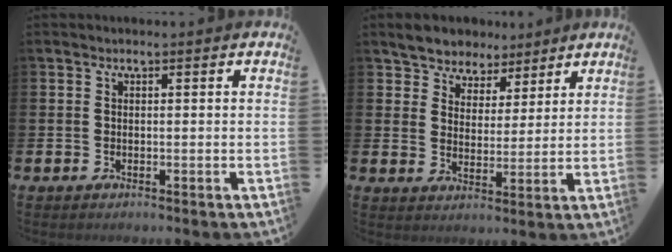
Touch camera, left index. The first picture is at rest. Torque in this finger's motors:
{"motor_torque": [1.14, -1.00, 0.13, 0.01]}